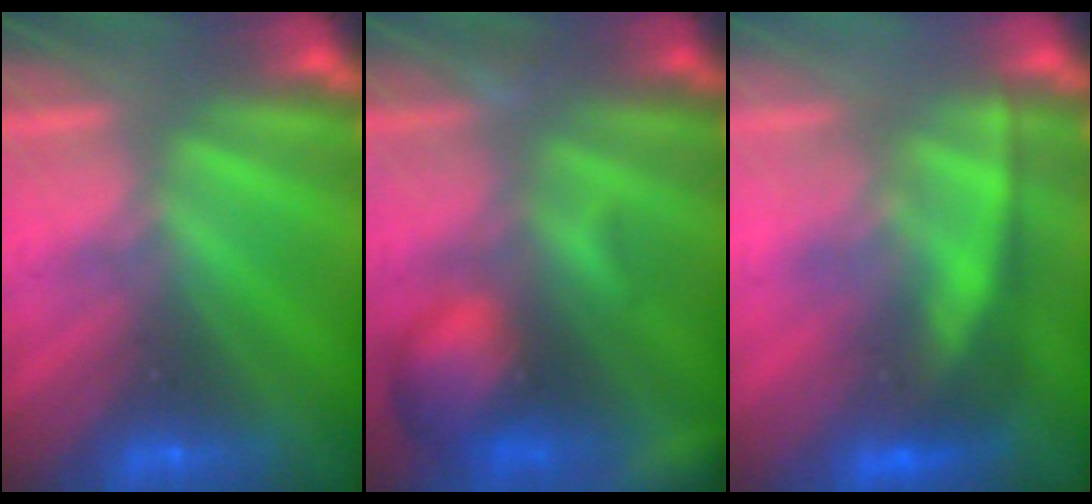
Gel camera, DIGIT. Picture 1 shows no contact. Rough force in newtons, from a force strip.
{"total": 7.0}
{"total": 2.7}